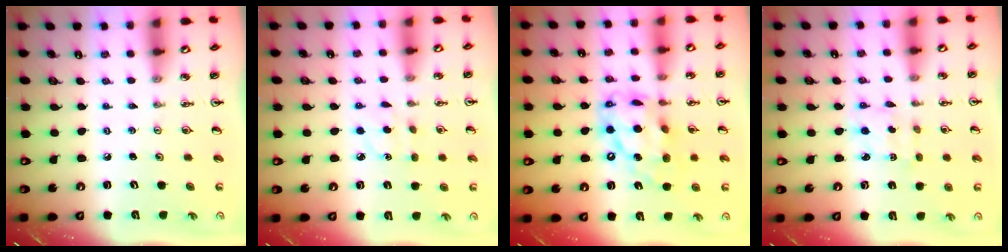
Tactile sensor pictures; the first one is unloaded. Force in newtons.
{"total": 3.6, "press": 3.6, "slide": 0.5}
{"total": 16.2, "press": 16.1, "slide": 1.5}
{"total": 2.2, "press": 2.1, "slide": 0.7}